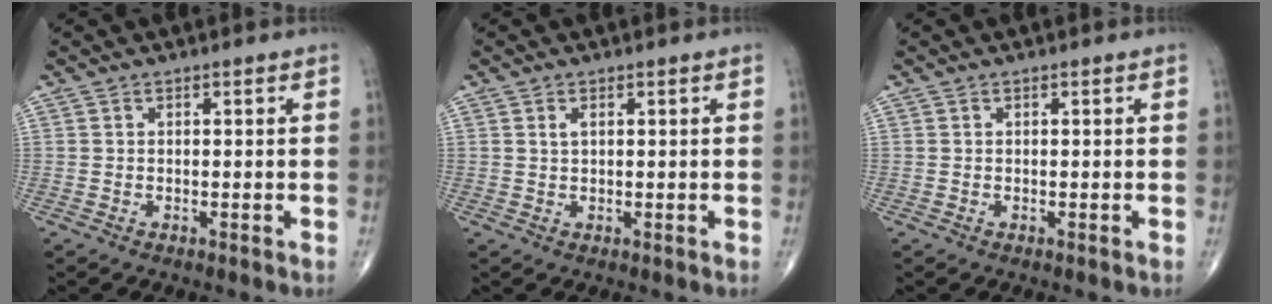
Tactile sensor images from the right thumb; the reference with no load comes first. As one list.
[{"total": 1.1, "force": [0.5, 0.5, 0.9], "torque": [-0.020, 0.004, 0.010]}, {"total": 0.0}]